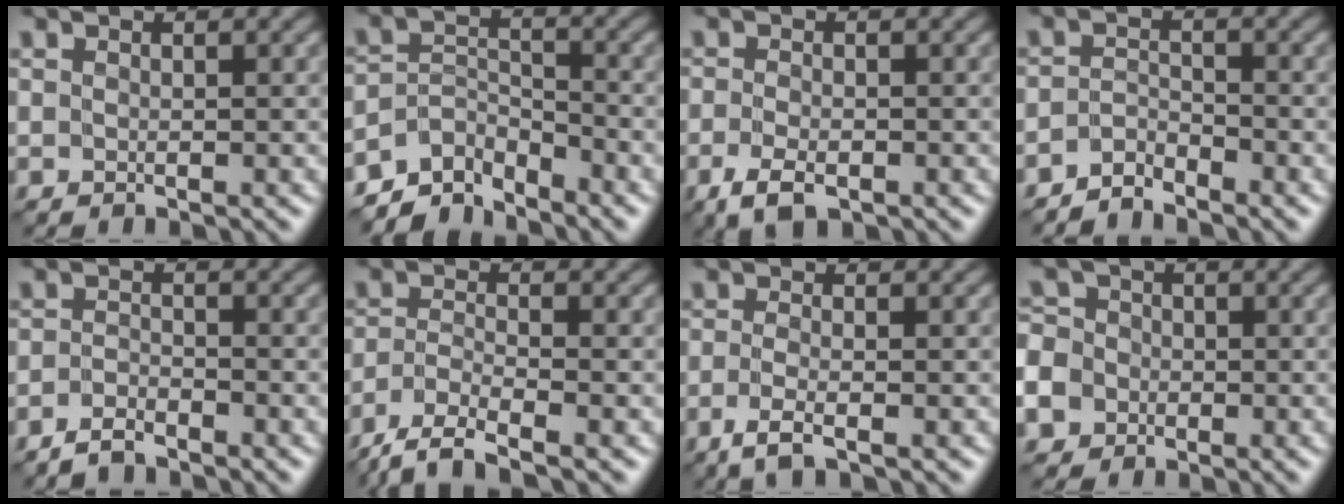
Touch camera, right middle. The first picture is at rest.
{"total": 4.4, "force": [-4.0, 1.5, 0.9], "torque": [-0.008, 0.000, -0.082]}
{"total": 2.9, "force": [-1.6, 1.3, 2.1], "torque": [-0.043, -0.005, -0.034]}
{"total": 2.0, "force": [-2.0, 0.3, 0.3], "torque": [-0.006, 0.007, -0.046]}
{"total": 1.8, "force": [-1.7, 0.4, 0.6], "torque": [-0.012, 0.004, -0.039]}
{"total": 4.5, "force": [-3.6, 0.8, 2.5], "torque": [-0.052, -0.008, -0.079]}
{"total": 2.2, "force": [-1.2, 0.4, 1.9], "torque": [-0.042, -0.005, -0.031]}
{"total": 9.3, "force": [-4.6, 7.6, 2.7], "torque": [-0.077, -0.019, -0.106]}